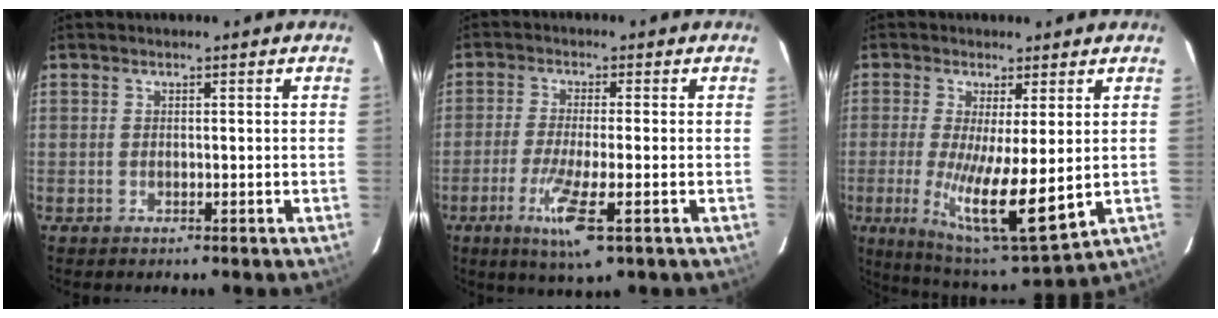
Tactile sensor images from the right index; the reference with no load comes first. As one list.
[{"total": 7.7, "force": [-3.3, 0.3, 6.9], "torque": [-0.130, -0.021, -0.057]}, {"total": 13.5, "force": [-1.6, 2.4, 13.2], "torque": [-0.236, -0.042, -0.016]}]